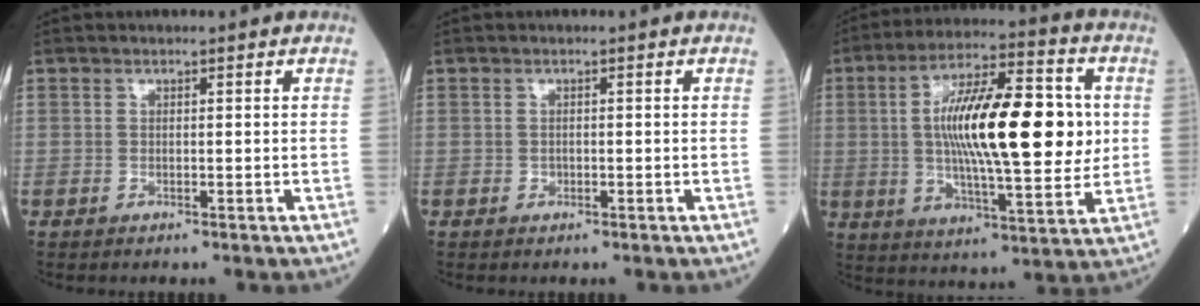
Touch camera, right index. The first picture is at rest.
{"total": 0.7, "force": [-0.2, 0.6, 0.3], "torque": [-0.006, 0.002, -0.004]}
{"total": 19.4, "force": [2.0, 4.6, 18.8], "torque": [-0.323, 0.016, 0.031]}